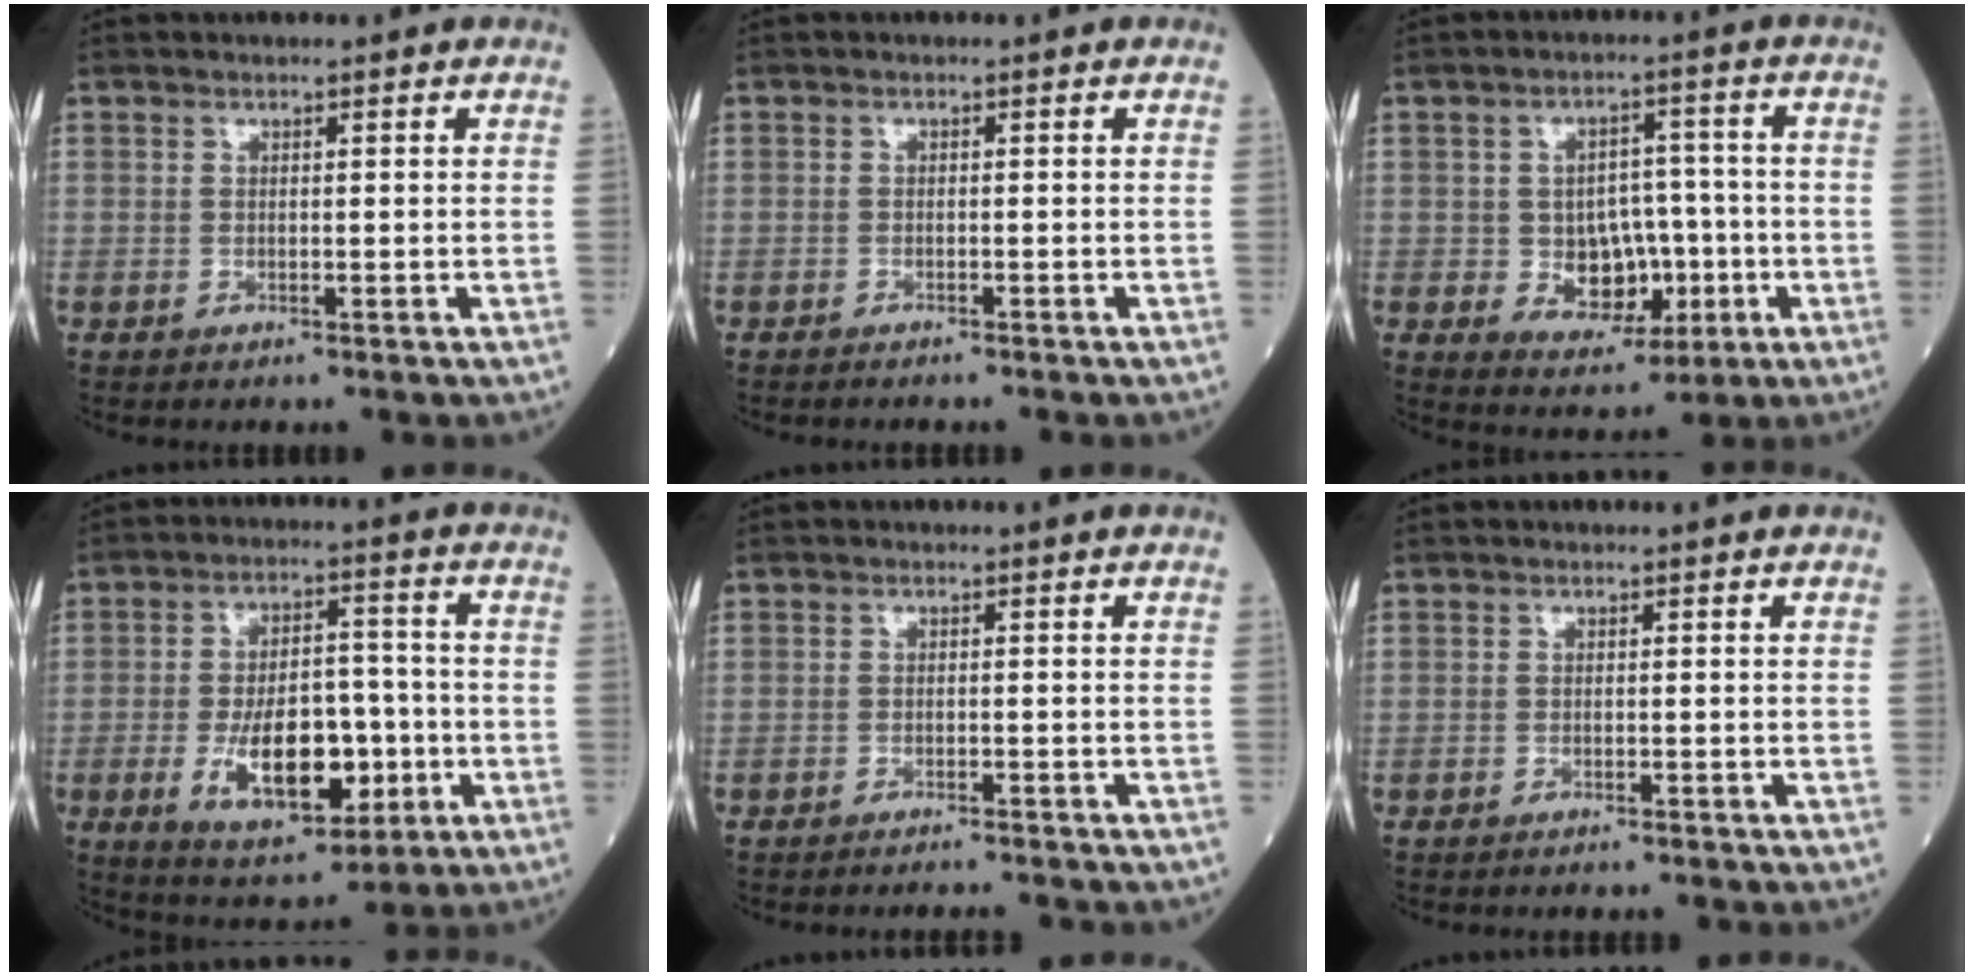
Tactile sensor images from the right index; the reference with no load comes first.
{"total": 2.7, "force": [-2.3, 1.0, 1.1], "torque": [-0.025, -0.006, -0.028]}
{"total": 13.5, "force": [-3.0, 7.6, 10.7], "torque": [-0.190, 0.010, -0.037]}
{"total": 14.8, "force": [-3.7, 7.0, 12.5], "torque": [-0.225, 0.008, -0.051]}
{"total": 4.6, "force": [-4.4, 0.9, 1.2], "torque": [-0.021, -0.002, -0.062]}
{"total": 3.2, "force": [-2.9, 0.9, 1.1], "torque": [-0.021, -0.005, -0.037]}